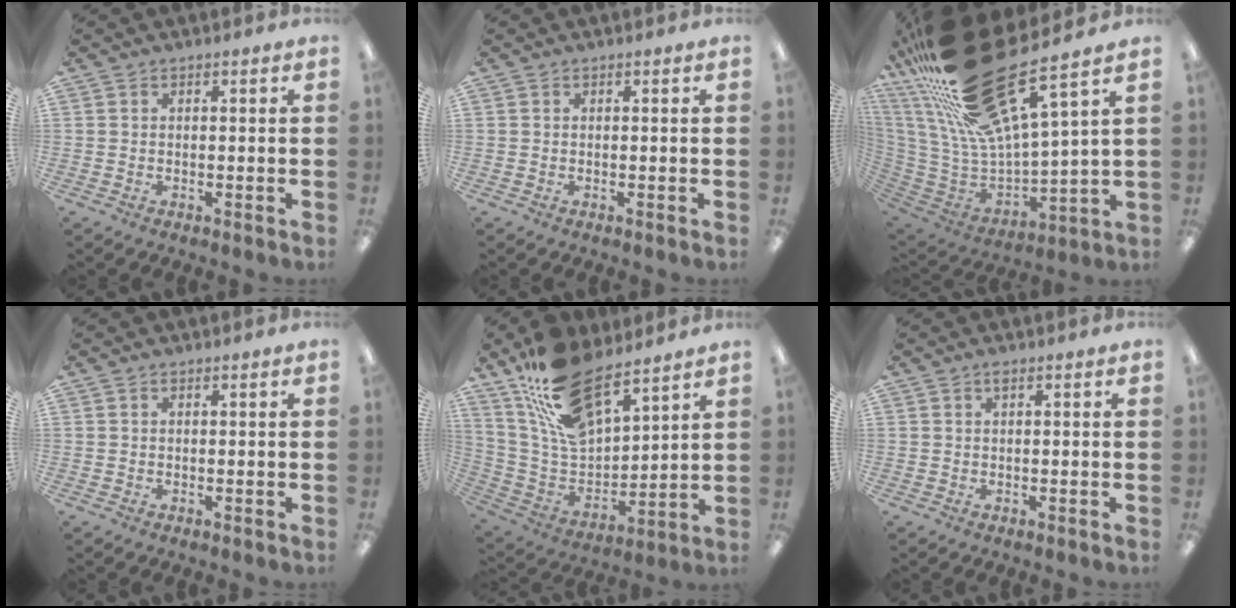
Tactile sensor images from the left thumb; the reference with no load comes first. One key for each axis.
{"total": 0.0}
{"total": 28.7, "fx": 19.8, "fy": 7.9, "fz": 19.2, "tx": -0.330, "ty": -0.143, "tz": 0.343}
{"total": 0.0}
{"total": 18.6, "fx": 13.8, "fy": 7.9, "fz": 9.6, "tx": -0.203, "ty": -0.067, "tz": 0.255}
{"total": 1.0, "fx": 0.5, "fy": 0.2, "fz": 0.8, "tx": -0.019, "ty": 0.002, "tz": 0.009}